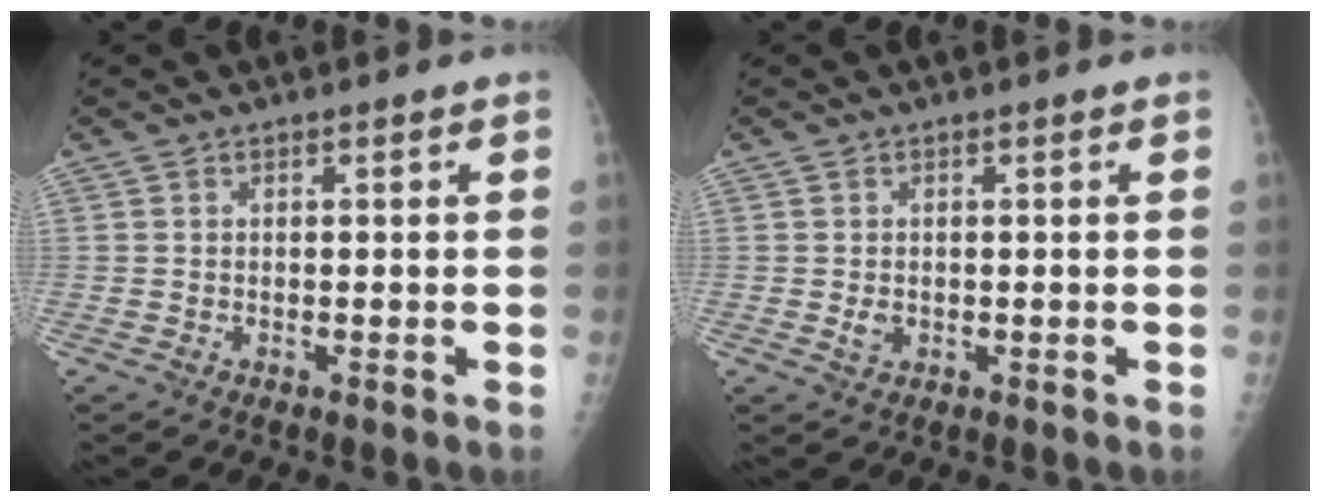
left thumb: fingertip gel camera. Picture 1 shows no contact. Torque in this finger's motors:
{"motor_torque": [-0.15, 0.07, 0.11, -0.07, 0.00]}